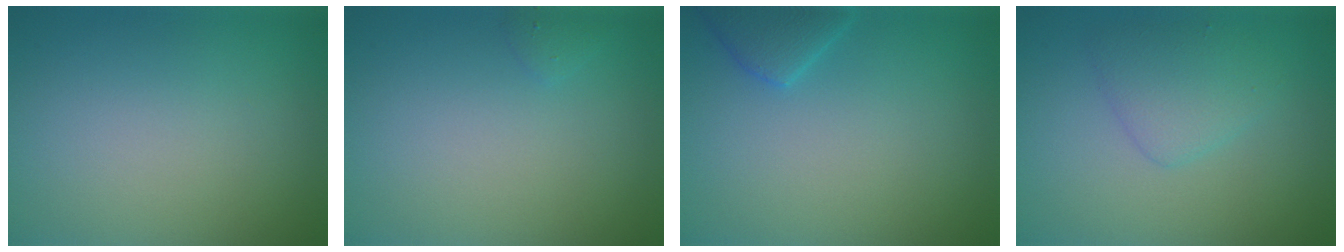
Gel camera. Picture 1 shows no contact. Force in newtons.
{"total": 0.6, "press": 0.6, "slide": 0.0}
{"total": 2.3, "press": 2.3, "slide": 0.2}
{"total": 2.5, "press": 2.5, "slide": 0.1}